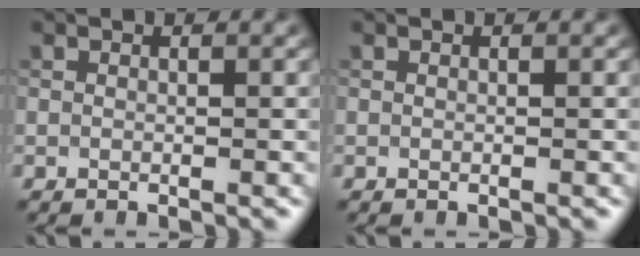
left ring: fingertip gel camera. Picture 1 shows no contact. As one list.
[{"total": 0.0}]